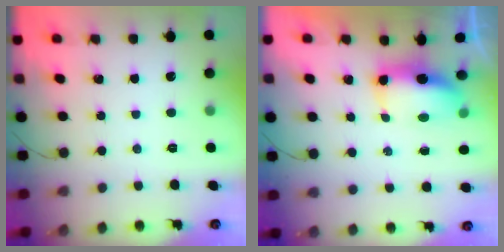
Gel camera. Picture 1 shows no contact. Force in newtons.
{"total": 8.0, "press": 7.7, "slide": 1.8}